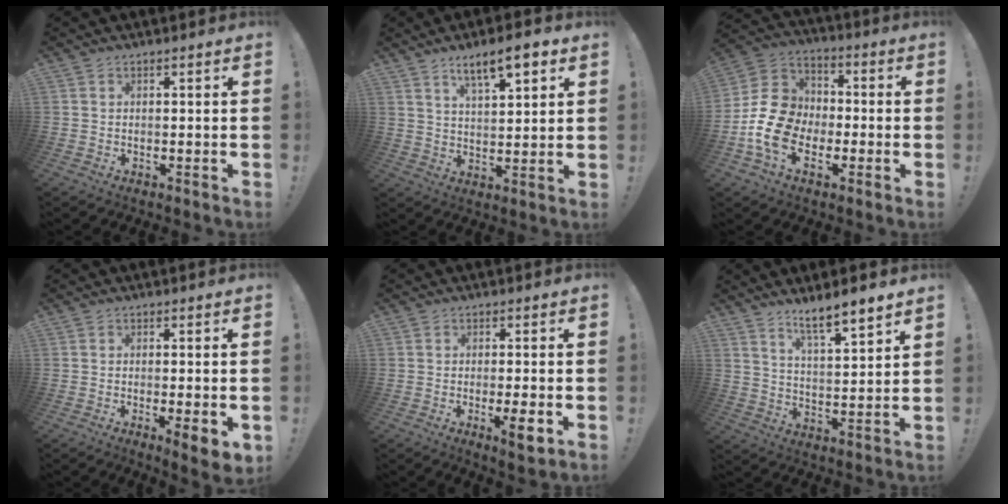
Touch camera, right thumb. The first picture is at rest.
{"total": 10.2, "force": [6.5, 3.0, 7.3], "torque": [-0.102, -0.032, 0.108]}
{"total": 16.3, "force": [-4.4, 12.9, 9.0], "torque": [-0.150, 0.034, -0.068]}
{"total": 5.3, "force": [-0.9, 0.5, 5.1], "torque": [-0.073, -0.006, -0.007]}
{"total": 5.3, "force": [-1.8, 0.5, 5.0], "torque": [-0.069, -0.005, -0.024]}
{"total": 8.7, "force": [7.3, 0.8, 4.7], "torque": [-0.069, -0.054, 0.123]}